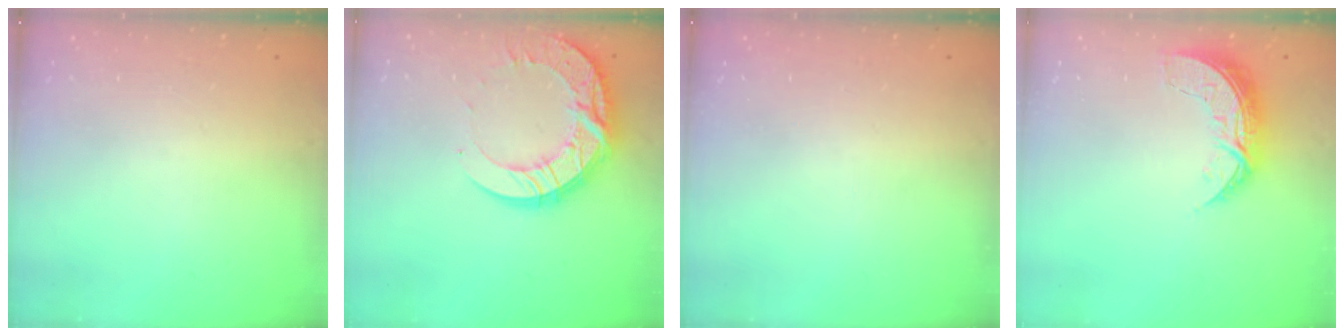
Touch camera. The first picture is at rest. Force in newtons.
{"total": 17.3, "press": 17.2, "slide": 1.5}
{"total": 0.0}
{"total": 8.1, "press": 8.0, "slide": 0.8}